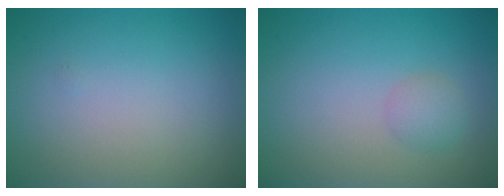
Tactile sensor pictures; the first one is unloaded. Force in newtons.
{"total": 1.5, "press": 1.5, "slide": 0.0}